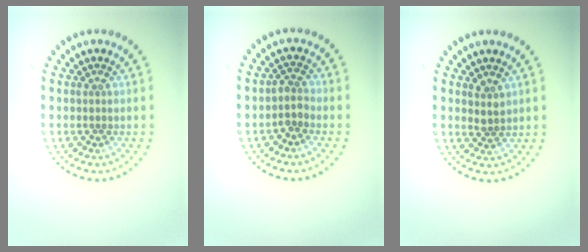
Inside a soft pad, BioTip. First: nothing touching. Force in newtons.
{"total": 1.6, "press": 1.2, "slide": 1.0}
{"total": 1.4, "press": 1.2, "slide": 0.7}